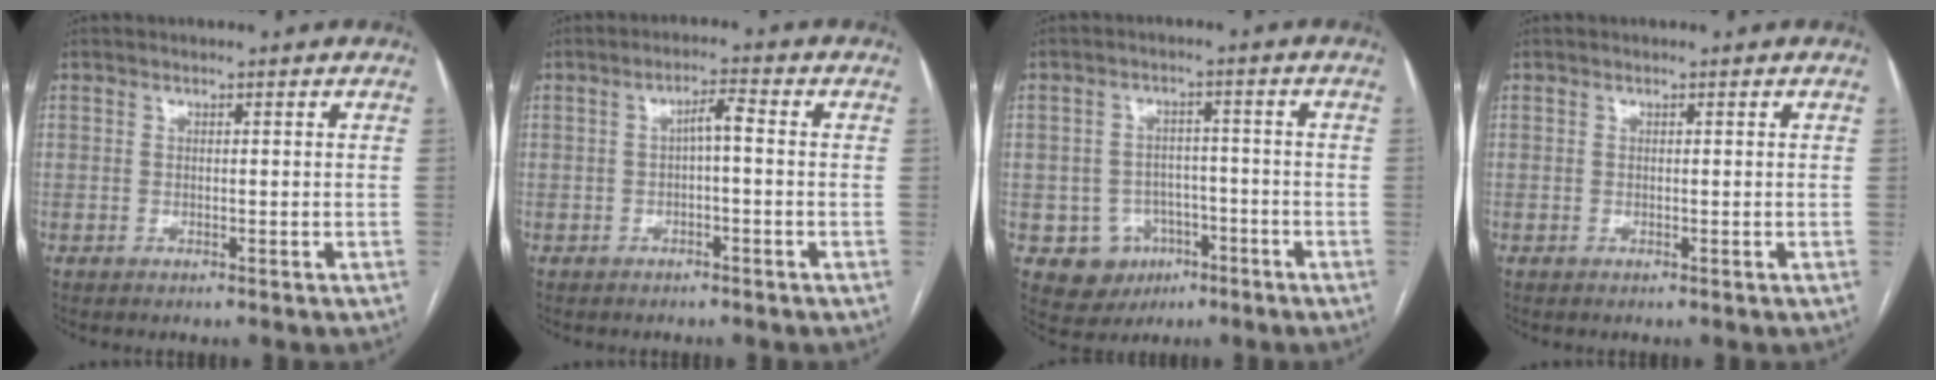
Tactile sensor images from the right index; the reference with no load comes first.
{"total": 2.8, "force": [-0.2, 0.4, 2.7], "torque": [-0.046, 0.012, -0.002]}
{"total": 7.1, "force": [-3.0, 6.3, 1.3], "torque": [-0.018, 0.011, -0.034]}
{"total": 0.0}